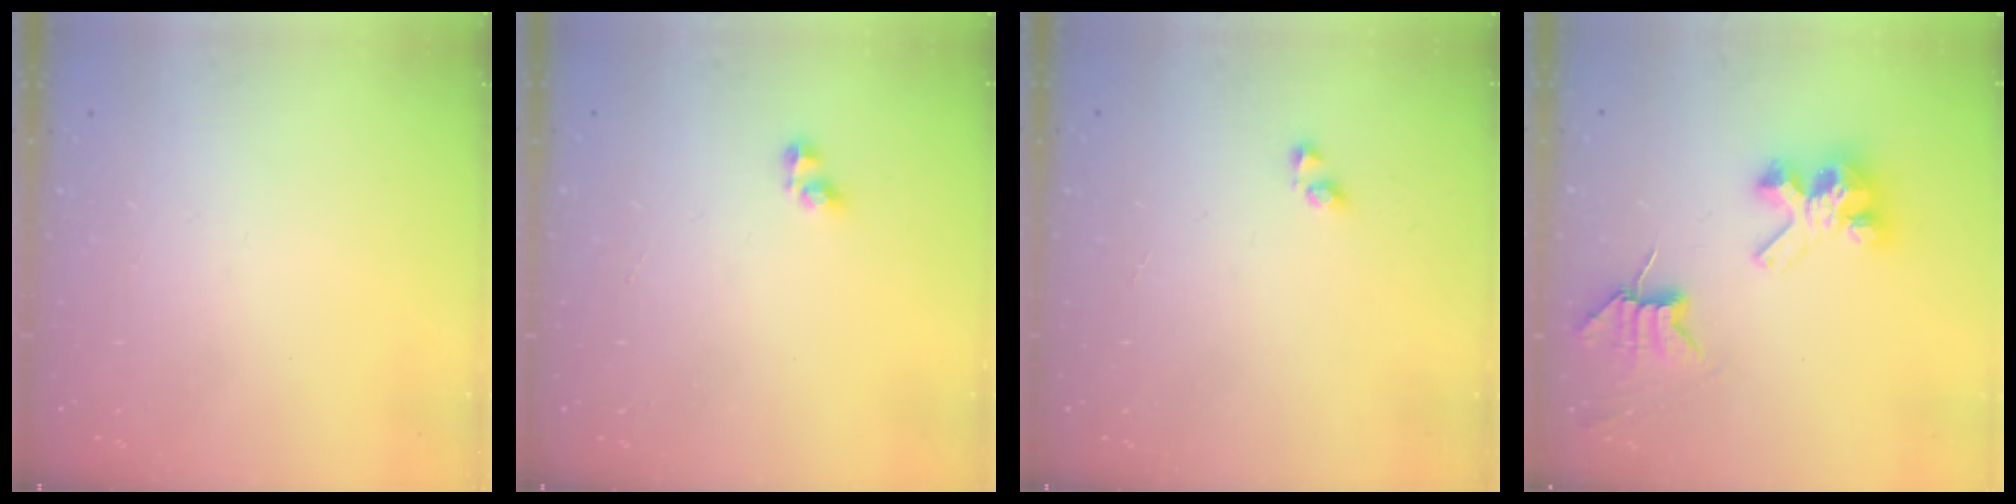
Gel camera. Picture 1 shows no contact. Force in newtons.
{"total": 2.5, "press": 2.5, "slide": 0.1}
{"total": 2.9, "press": 2.9, "slide": 0.3}
{"total": 8.4, "press": 8.4, "slide": 0.6}